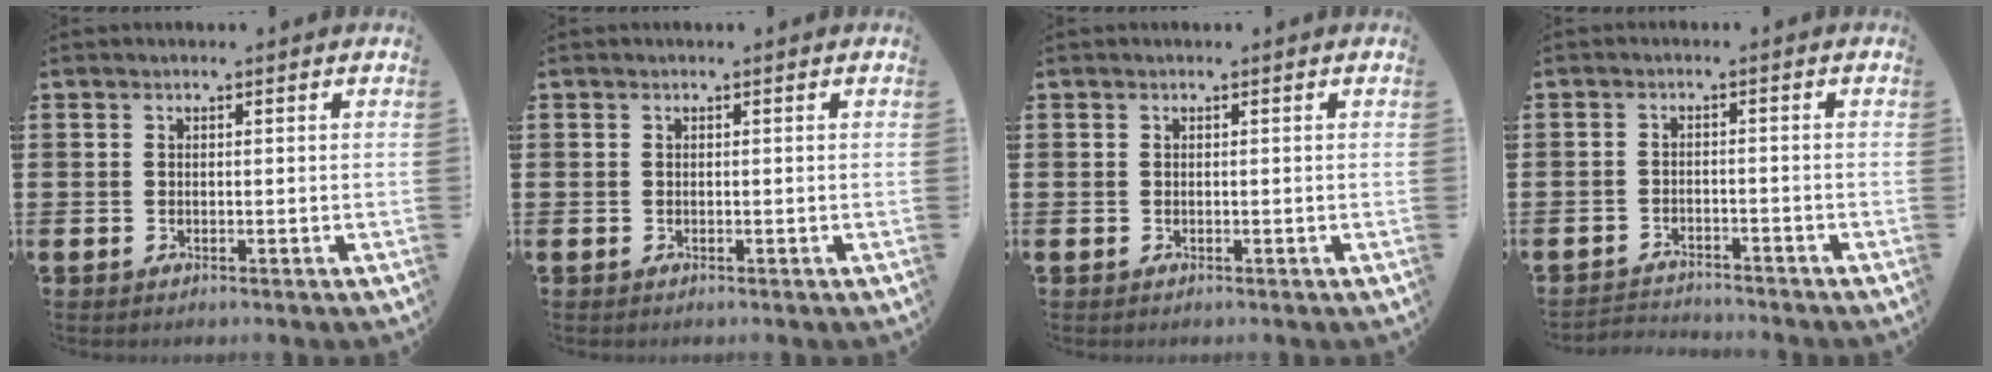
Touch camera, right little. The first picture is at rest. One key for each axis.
{"total": 0.0}
{"total": 0.0}
{"total": 2.1, "fx": -2.1, "fy": 0.0, "fz": -0.2, "tx": -0.004, "ty": 0.001, "tz": -0.047}